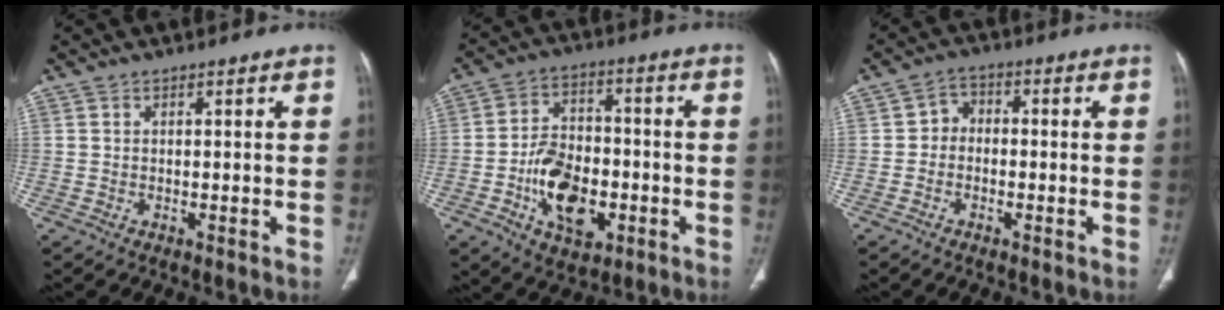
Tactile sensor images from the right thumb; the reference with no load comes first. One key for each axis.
{"total": 13.8, "fx": -4.1, "fy": 8.7, "fz": 9.9, "tx": -0.142, "ty": 0.023, "tz": -0.066}
{"total": 3.6, "fx": -0.9, "fy": 3.0, "fz": 1.8, "tx": -0.011, "ty": 0.017, "tz": -0.028}